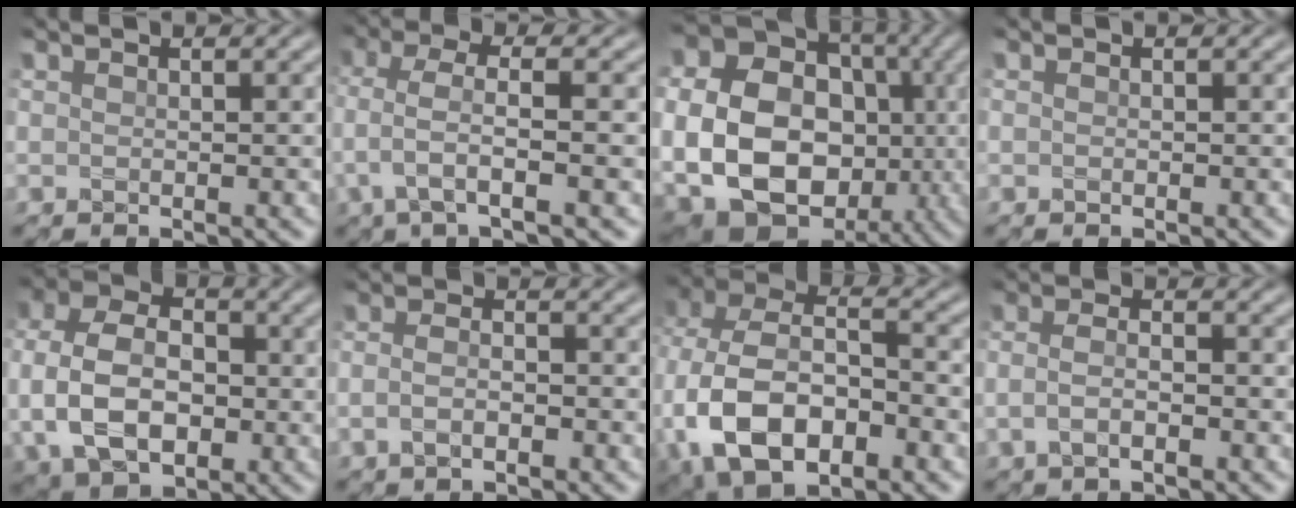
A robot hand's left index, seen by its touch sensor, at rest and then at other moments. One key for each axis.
{"total": 4.3, "fx": -1.0, "fy": 1.1, "fz": 4.1, "tx": -0.089, "ty": 0.009, "tz": -0.021}
{"total": 18.3, "fx": -2.0, "fy": 14.9, "fz": 10.5, "tx": -0.202, "ty": -0.012, "tz": -0.051}
{"total": 0.0}
{"total": 9.6, "fx": -1.0, "fy": 6.8, "fz": 6.8, "tx": -0.145, "ty": 0.003, "tz": -0.029}
{"total": 2.4, "fx": -0.8, "fy": 1.1, "fz": 2.0, "tx": -0.041, "ty": -0.002, "tz": -0.018}
{"total": 13.5, "fx": -3.8, "fy": 8.5, "fz": 9.8, "tx": -0.225, "ty": -0.018, "tz": -0.067}
{"total": 2.8, "fx": -0.8, "fy": 1.2, "fz": 2.4, "tx": -0.050, "ty": -0.003, "tz": -0.020}